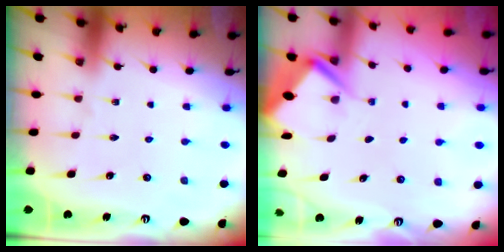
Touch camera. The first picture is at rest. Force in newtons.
{"total": 3.8, "press": 3.8, "slide": 0.4}